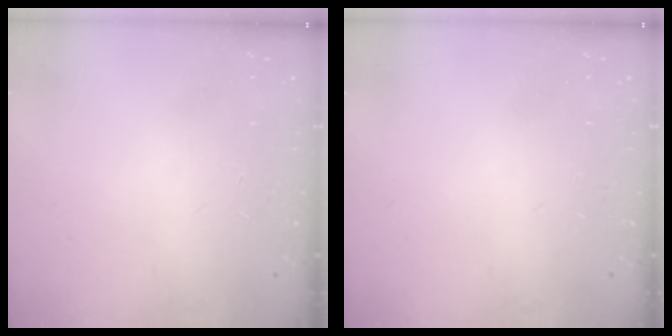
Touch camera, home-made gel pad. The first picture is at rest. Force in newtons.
{"total": 0.0}